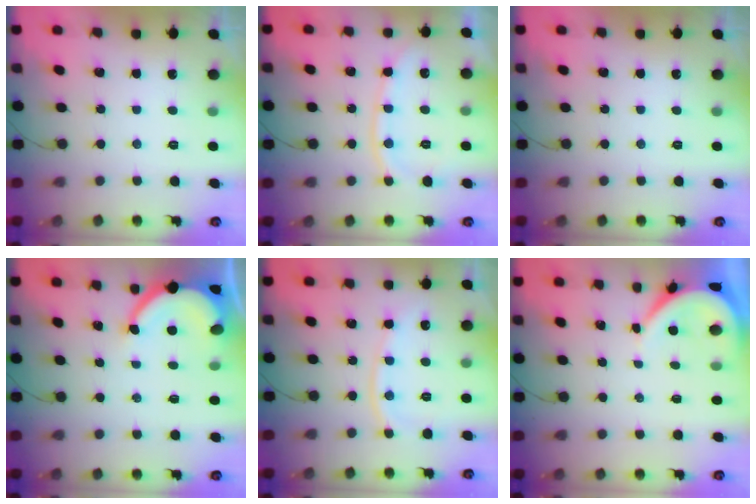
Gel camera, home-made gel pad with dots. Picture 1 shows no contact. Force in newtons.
{"total": 11.1, "press": 11.0, "slide": 1.6}
{"total": 0.0}
{"total": 6.7, "press": 6.7, "slide": 0.7}
{"total": 9.6, "press": 9.6, "slide": 1.2}
{"total": 3.5, "press": 3.5, "slide": 0.5}